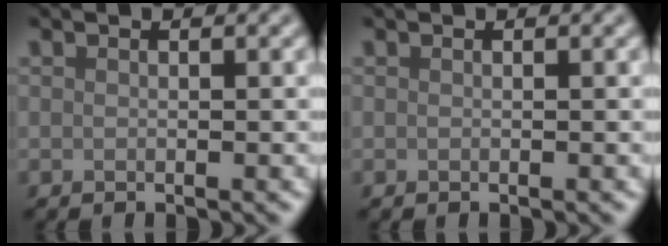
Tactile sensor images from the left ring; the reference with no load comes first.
{"total": 0.0}